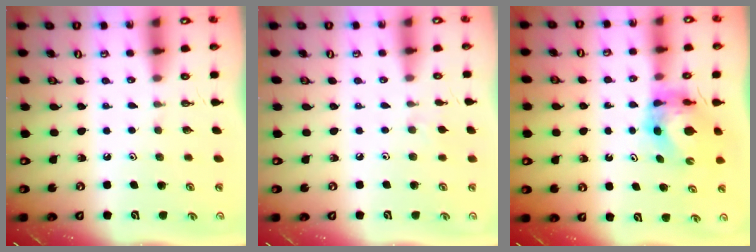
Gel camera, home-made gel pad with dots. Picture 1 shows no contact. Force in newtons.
{"total": 4.5, "press": 4.4, "slide": 0.8}
{"total": 6.4, "press": 6.4, "slide": 0.6}